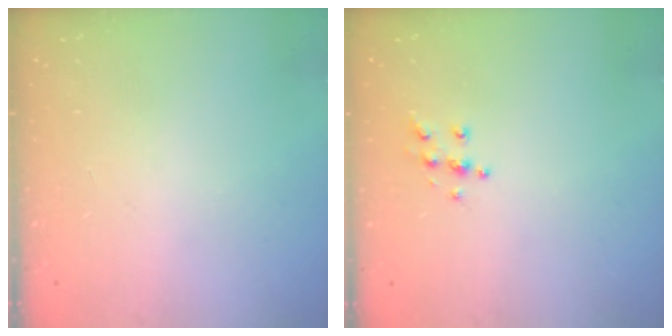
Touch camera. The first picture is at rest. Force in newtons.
{"total": 5.9, "press": 5.9, "slide": 0.5}